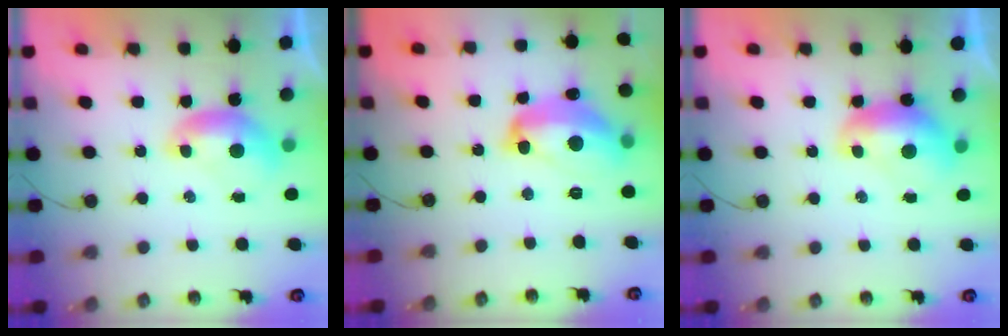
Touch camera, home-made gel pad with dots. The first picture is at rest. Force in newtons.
{"total": 11.3, "press": 11.2, "slide": 1.0}
{"total": 1.4, "press": 1.3, "slide": 0.4}